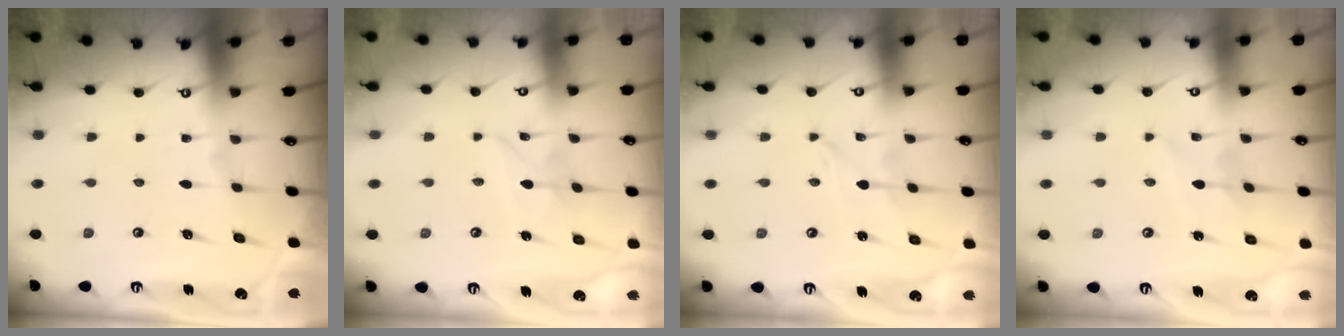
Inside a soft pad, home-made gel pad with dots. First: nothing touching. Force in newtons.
{"total": 2.6, "press": 2.6, "slide": 0.2}
{"total": 0.0}
{"total": 2.3, "press": 2.3, "slide": 0.2}